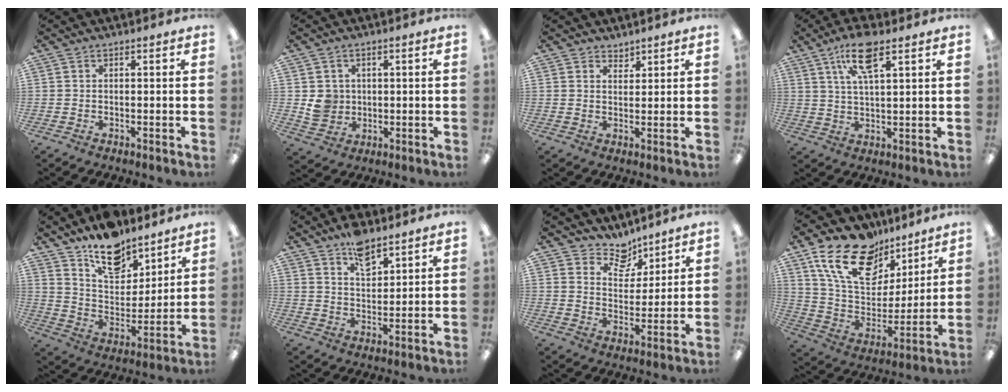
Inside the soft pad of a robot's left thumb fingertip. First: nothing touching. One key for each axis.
{"total": 5.1, "fx": 0.8, "fy": 4.9, "fz": 1.2, "tx": -0.009, "ty": 0.002, "tz": 0.015}
{"total": 2.4, "fx": 2.2, "fy": 0.9, "fz": -0.2, "tx": 0.011, "ty": -0.014, "tz": 0.042}
{"total": 10.1, "fx": 5.9, "fy": 3.2, "fz": 7.5, "tx": -0.142, "ty": -0.003, "tz": 0.102}
{"total": 14.7, "fx": 11.3, "fy": 7.4, "fz": 5.9, "tx": -0.083, "ty": -0.076, "tz": 0.204}
{"total": 7.6, "fx": 5.7, "fy": 3.5, "fz": 3.6, "tx": -0.053, "ty": -0.028, "tz": 0.099}
{"total": 8.3, "fx": 6.9, "fy": 4.4, "fz": 1.5, "tx": -0.019, "ty": -0.050, "tz": 0.126}
{"total": 19.9, "fx": 13.4, "fy": 10.9, "fz": 9.8, "tx": -0.189, "ty": -0.064, "tz": 0.246}